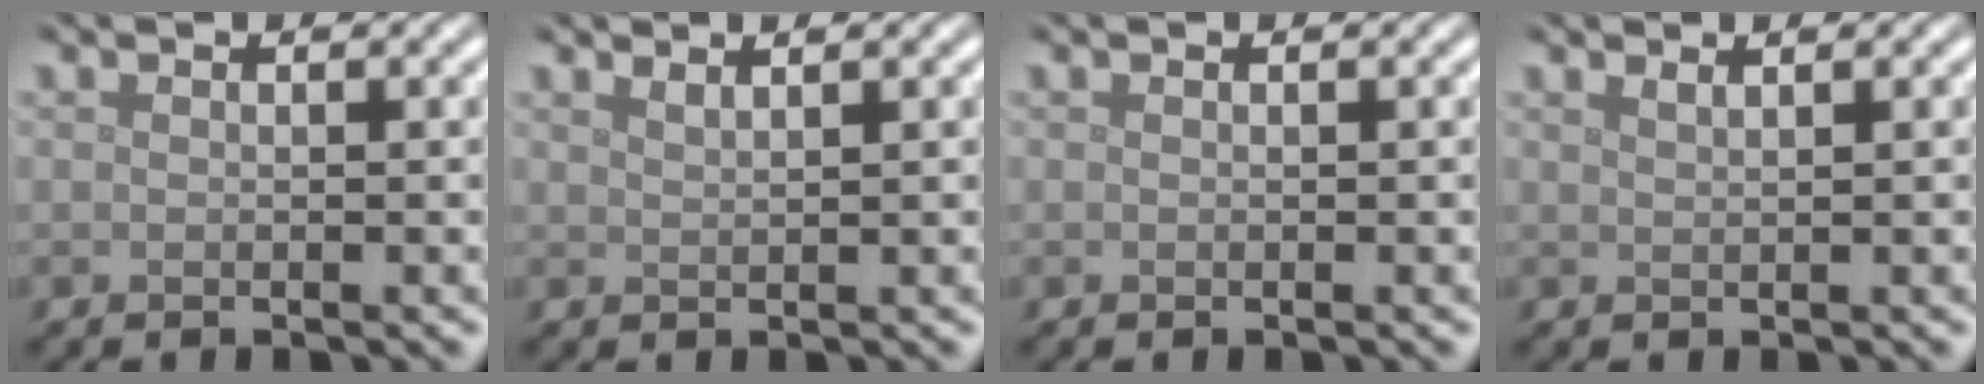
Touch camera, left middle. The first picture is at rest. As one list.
[{"total": 1.3, "force": [1.1, 0.4, 0.7], "torque": [0.002, 0.001, 0.009]}, {"total": 0.0}, {"total": 1.1, "force": [0.8, 0.4, 0.6], "torque": [-0.001, 0.000, 0.006]}]